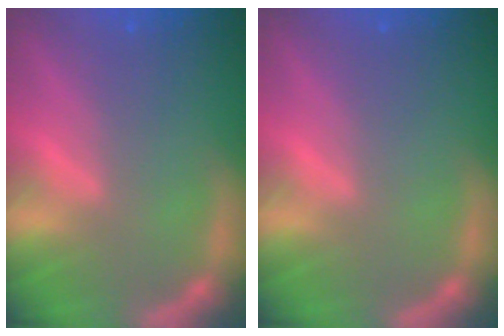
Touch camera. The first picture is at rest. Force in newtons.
{"total": 0.0}